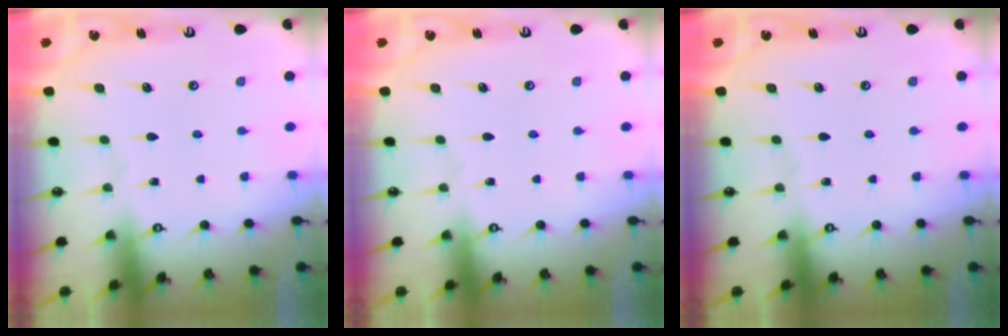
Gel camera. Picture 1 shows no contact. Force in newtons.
{"total": 0.0}
{"total": 0.0}